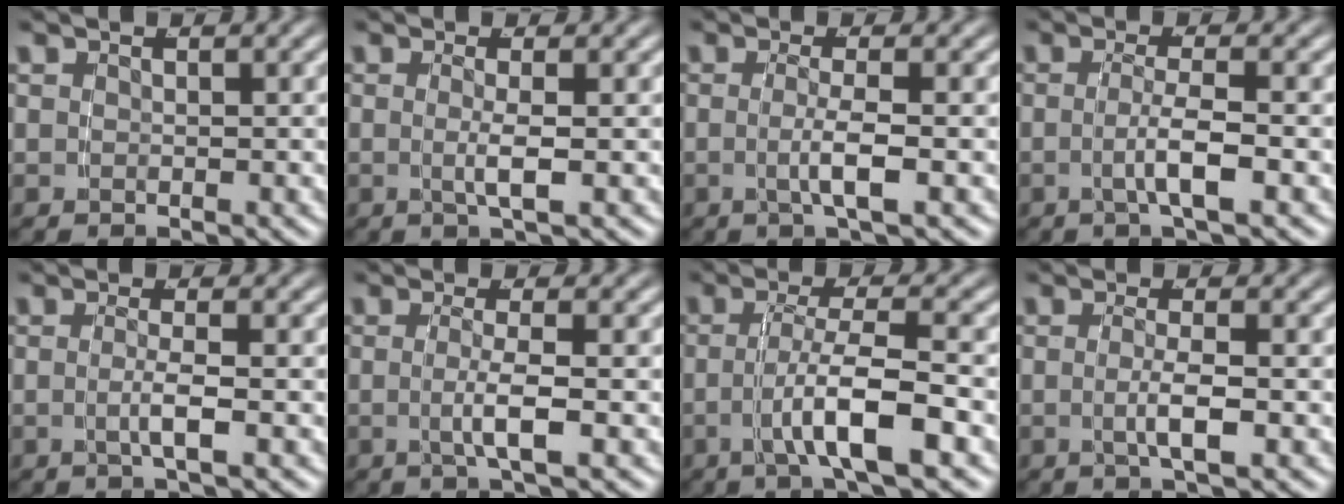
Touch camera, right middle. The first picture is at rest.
{"total": 2.0, "force": [-0.4, -0.6, 1.9], "torque": [-0.039, -0.010, -0.002]}
{"total": 2.5, "force": [-0.6, -0.6, 2.4], "torque": [-0.042, -0.007, -0.008]}
{"total": 2.8, "force": [-1.0, -0.5, 2.6], "torque": [-0.043, -0.004, -0.014]}
{"total": 2.0, "force": [-0.8, -0.7, 1.7], "torque": [-0.033, -0.007, -0.010]}
{"total": 2.6, "force": [-0.6, -0.6, 2.5], "torque": [-0.045, -0.006, -0.008]}
{"total": 5.0, "force": [-1.7, 0.3, 4.7], "torque": [-0.081, -0.002, -0.028]}
{"total": 2.3, "force": [-0.7, -0.5, 2.2], "torque": [-0.039, -0.007, -0.008]}